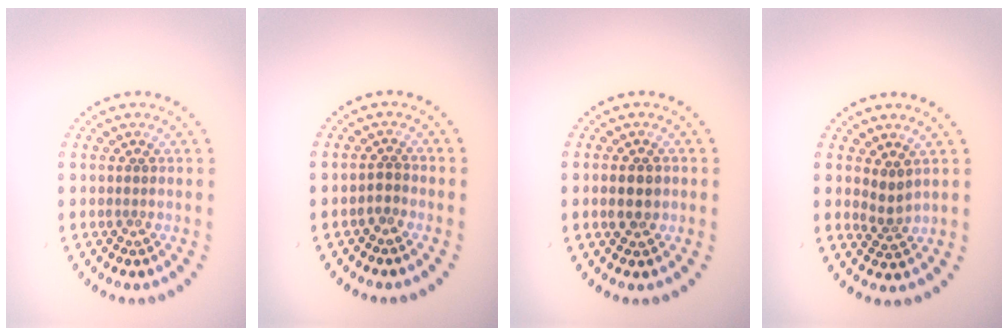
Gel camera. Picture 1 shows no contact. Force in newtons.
{"total": 1.1, "press": 0.9, "slide": 0.6}
{"total": 2.4, "press": 2.4, "slide": 0.1}
{"total": 1.9, "press": 1.3, "slide": 1.3}